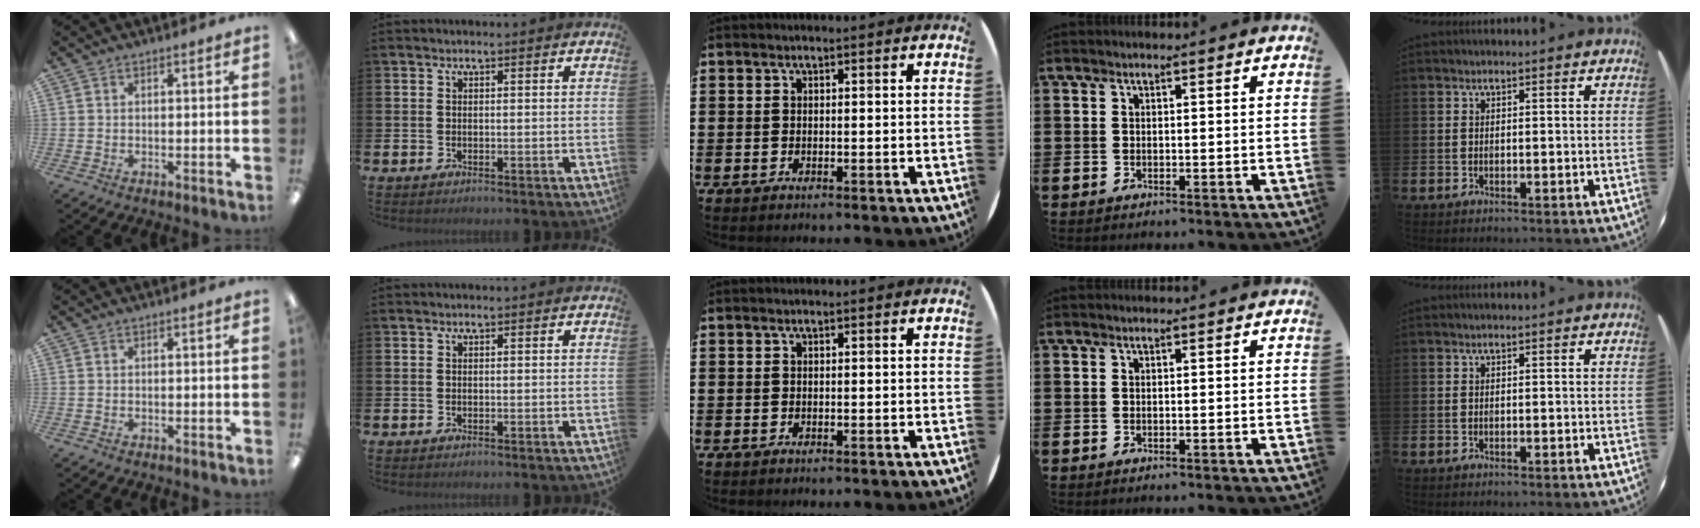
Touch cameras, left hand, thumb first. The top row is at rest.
{}